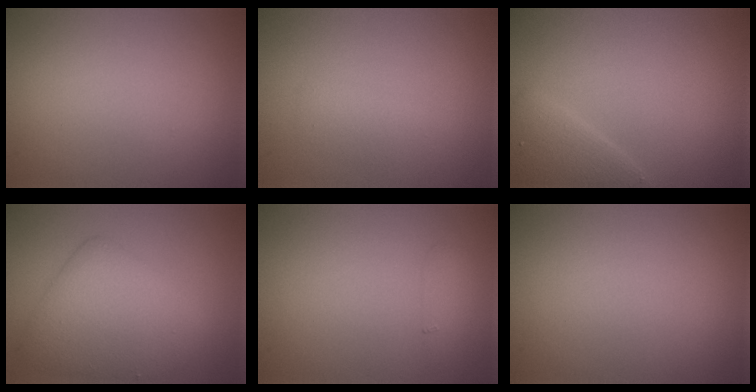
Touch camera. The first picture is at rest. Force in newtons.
{"total": 1.3, "press": 1.3, "slide": 0.0}
{"total": 2.9, "press": 2.9, "slide": 0.2}
{"total": 5.7, "press": 5.7, "slide": 0.2}
{"total": 1.0, "press": 1.0, "slide": 0.0}
{"total": 0.0}